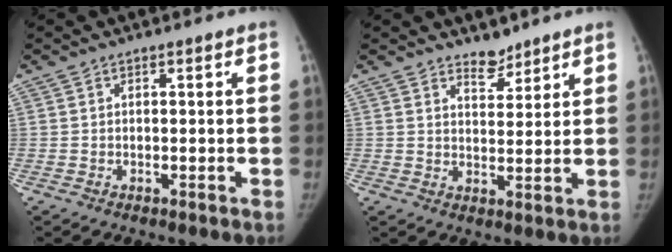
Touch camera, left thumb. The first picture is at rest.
{"total": 4.2, "force": [3.6, 1.9, 1.1], "torque": [0.004, -0.030, 0.060]}